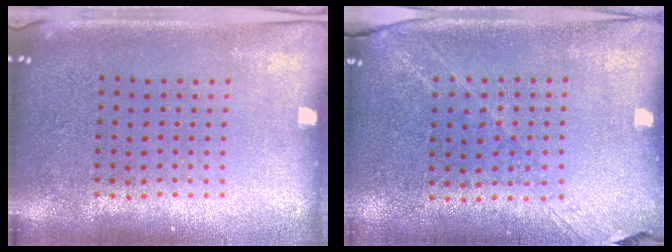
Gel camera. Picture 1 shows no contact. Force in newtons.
{"total": 1.2, "press": 1.1, "slide": 0.6}